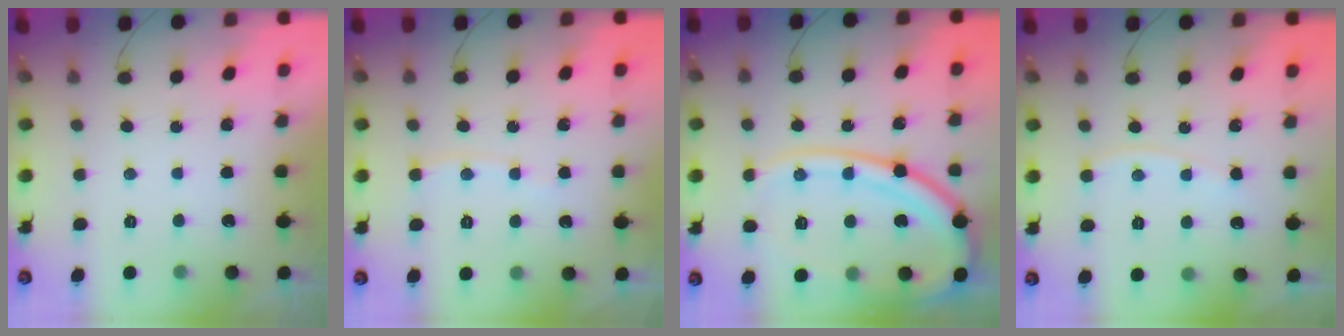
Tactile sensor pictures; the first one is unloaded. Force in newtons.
{"total": 5.1, "press": 5.1, "slide": 0.6}
{"total": 16.8, "press": 16.7, "slide": 1.5}
{"total": 3.1, "press": 3.0, "slide": 0.4}